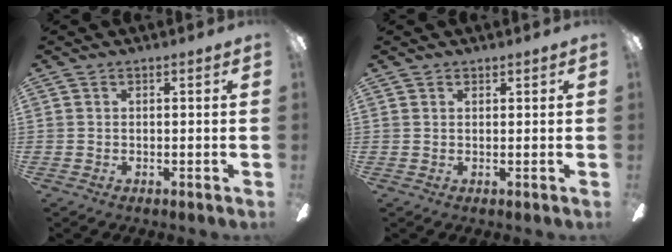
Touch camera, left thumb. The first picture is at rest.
{"total": 1.0, "force": [0.9, 0.4, 0.0], "torque": [0.000, -0.001, 0.017]}